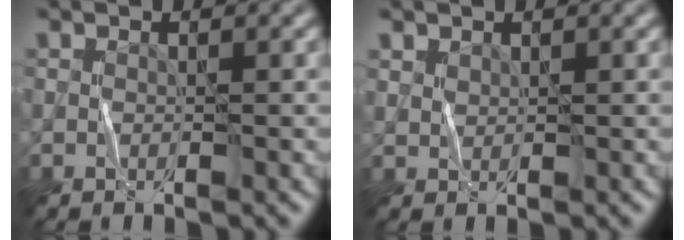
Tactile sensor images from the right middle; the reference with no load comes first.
{"total": 1.0, "force": [0.7, 0.7, 0.3], "torque": [-0.011, 0.001, 0.019]}